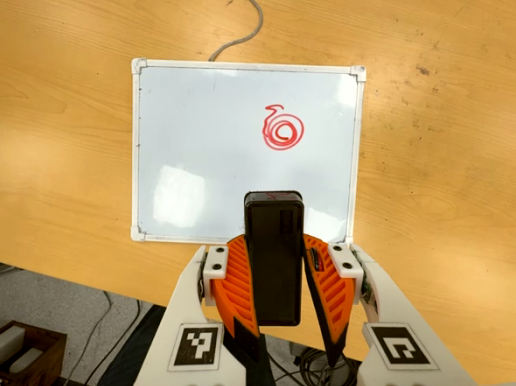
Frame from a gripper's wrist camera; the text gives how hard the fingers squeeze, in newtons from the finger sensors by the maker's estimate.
{"total": 8.6, "left": 7.3, "right": 9.8}